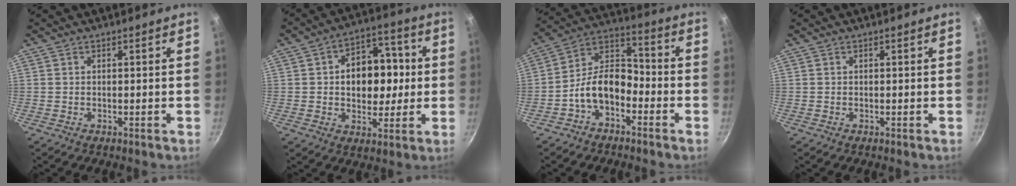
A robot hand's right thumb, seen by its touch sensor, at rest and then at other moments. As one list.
[{"total": 13.9, "force": [0.8, 10.0, 9.7], "torque": [-0.091, 0.019, 0.006]}, {"total": 11.0, "force": [-4.6, 6.8, 7.2], "torque": [-0.102, 0.063, -0.102]}, {"total": 0.0}]